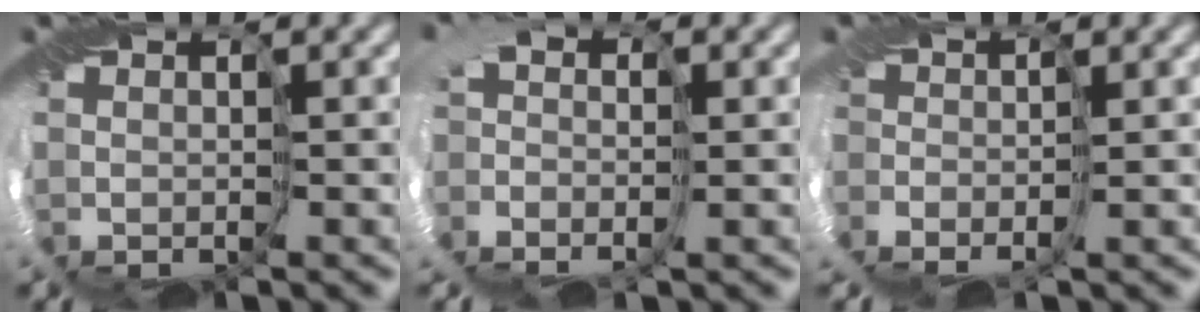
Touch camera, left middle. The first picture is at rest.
{"total": 4.3, "force": [-1.3, 3.2, 2.6], "torque": [-0.033, 0.011, -0.037]}
{"total": 2.3, "force": [-1.7, 1.3, 0.8], "torque": [-0.011, -0.004, -0.032]}